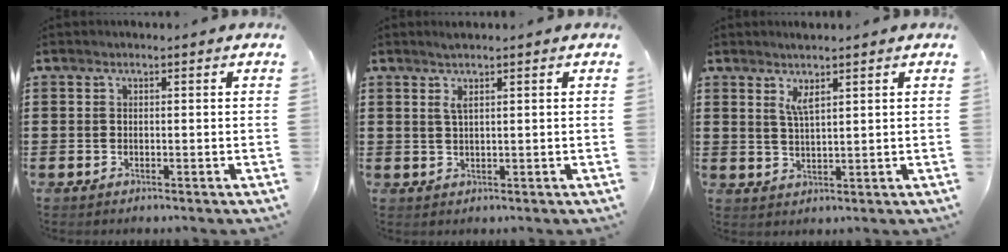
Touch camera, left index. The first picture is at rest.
{"total": 1.9, "force": [1.0, 0.1, 1.6], "torque": [-0.034, 0.000, 0.018]}
{"total": 3.2, "force": [2.0, 0.5, 2.5], "torque": [-0.055, 0.003, 0.034]}